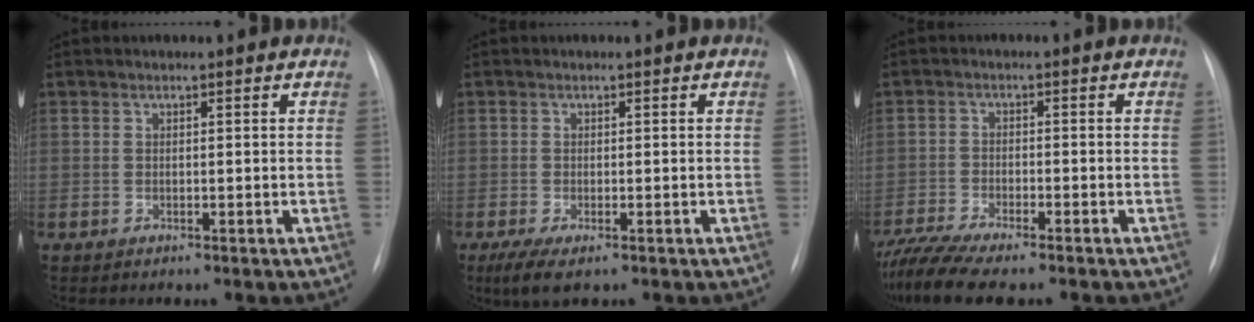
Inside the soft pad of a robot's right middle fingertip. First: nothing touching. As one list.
[{"total": 3.6, "force": [-2.1, 1.0, 2.7], "torque": [-0.054, -0.010, -0.033]}, {"total": 8.7, "force": [-7.5, 0.6, 4.4], "torque": [-0.081, -0.016, -0.127]}]